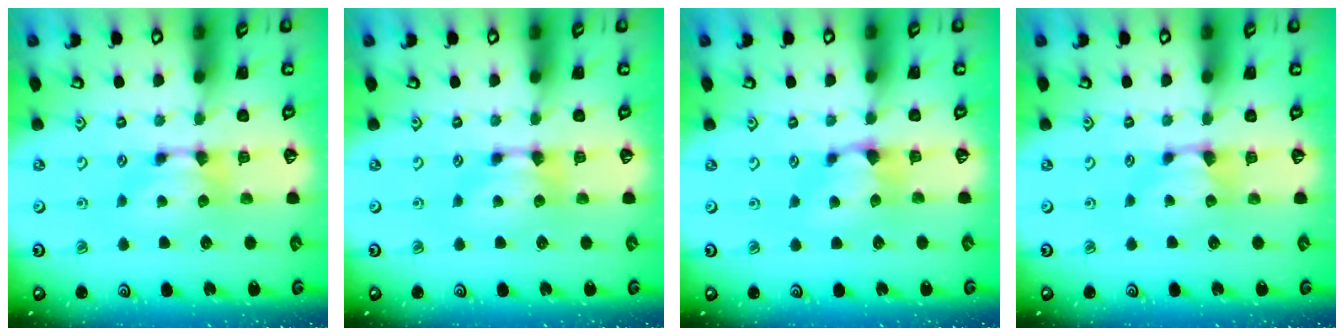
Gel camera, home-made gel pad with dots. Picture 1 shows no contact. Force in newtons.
{"total": 0.0}
{"total": 2.4, "press": 2.3, "slide": 0.6}
{"total": 0.8, "press": 0.2, "slide": 0.8}